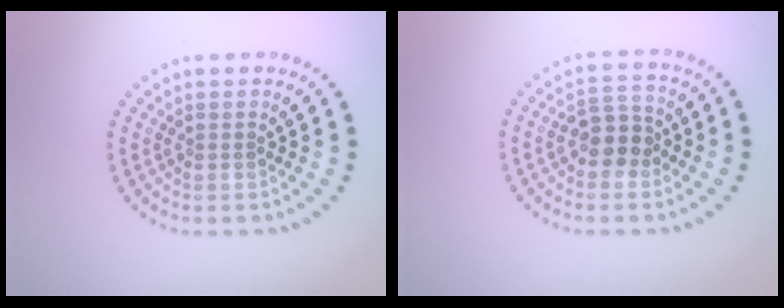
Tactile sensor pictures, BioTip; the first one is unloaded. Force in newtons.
{"total": 3.4, "press": 3.3, "slide": 1.1}